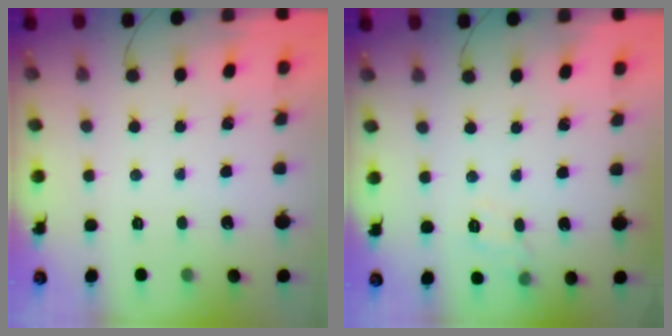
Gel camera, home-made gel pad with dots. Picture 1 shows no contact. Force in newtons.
{"total": 8.5, "press": 8.4, "slide": 1.3}